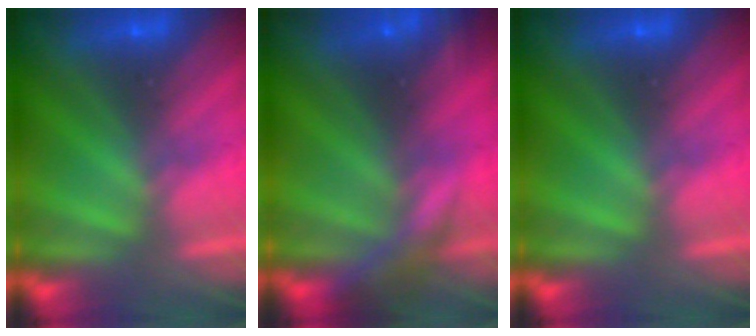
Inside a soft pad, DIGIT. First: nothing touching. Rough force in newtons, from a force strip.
{"total": 7.8}
{"total": 0.0}